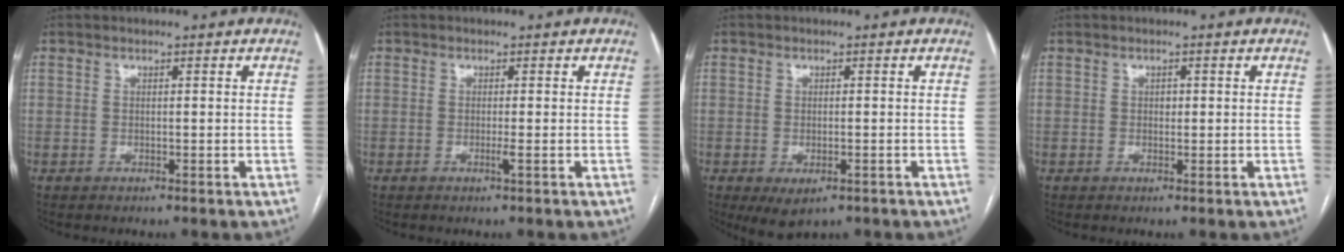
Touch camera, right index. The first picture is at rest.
{"total": 0.8, "force": [-0.3, -0.2, 0.7], "torque": [-0.014, -0.002, -0.005]}
{"total": 4.3, "force": [-2.1, 2.0, 3.2], "torque": [-0.051, -0.009, -0.021]}
{"total": 0.8, "force": [0.1, 0.6, 0.5], "torque": [-0.006, 0.002, 0.000]}